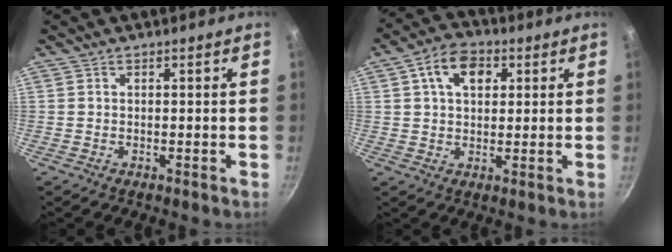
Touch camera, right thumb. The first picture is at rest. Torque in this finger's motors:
{"motor_torque": [0.33, 1.87, 0.89, -0.12, 0.04]}